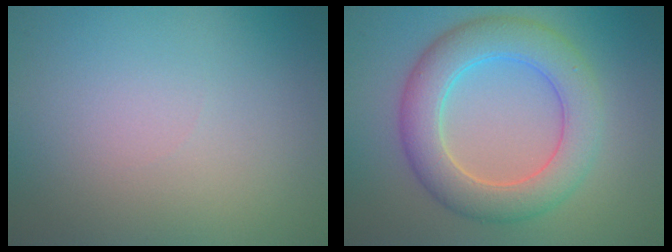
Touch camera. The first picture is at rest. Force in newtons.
{"total": 6.5, "press": 6.5, "slide": 0.3}